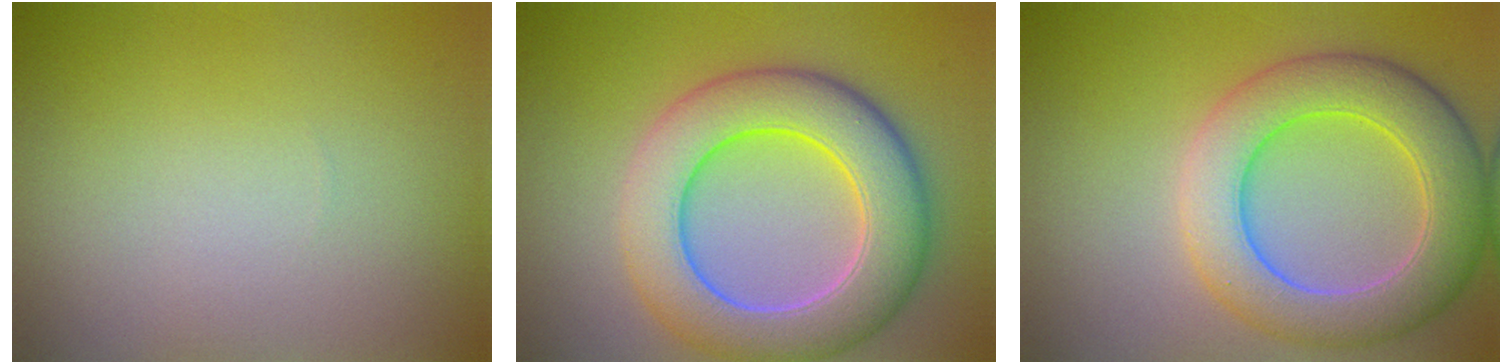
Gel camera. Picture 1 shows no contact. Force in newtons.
{"total": 9.1, "press": 9.1, "slide": 0.2}
{"total": 7.3, "press": 7.3, "slide": 0.4}